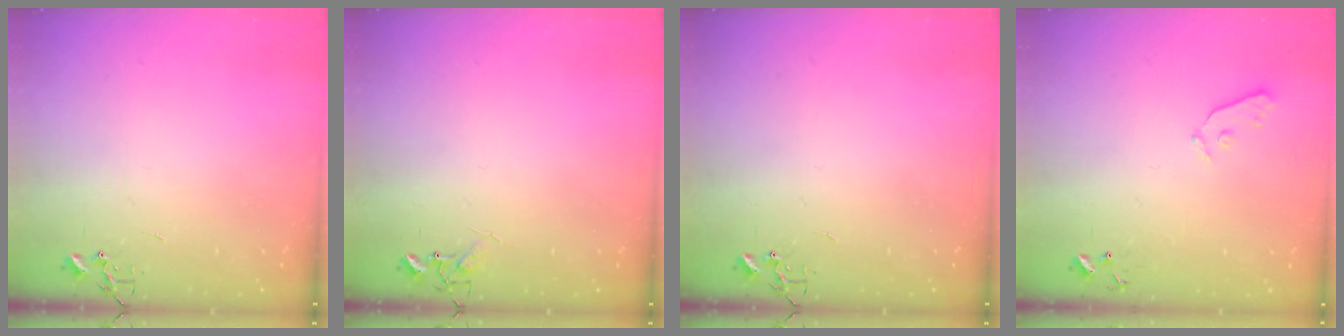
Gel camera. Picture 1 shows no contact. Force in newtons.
{"total": 5.2, "press": 5.2, "slide": 0.6}
{"total": 0.0}
{"total": 4.0, "press": 4.0, "slide": 0.5}